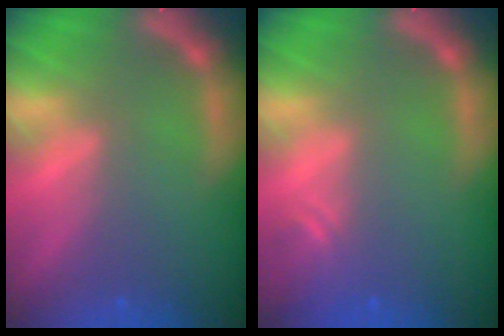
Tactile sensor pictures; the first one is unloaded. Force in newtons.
{"total": 1.9}